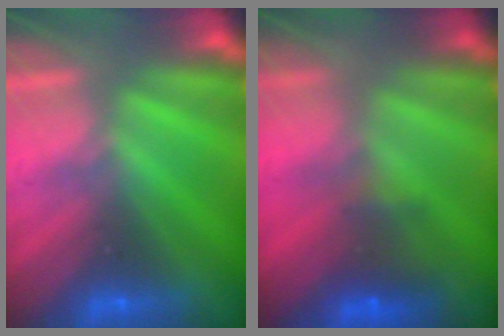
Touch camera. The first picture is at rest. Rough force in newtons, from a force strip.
{"total": 4.9}